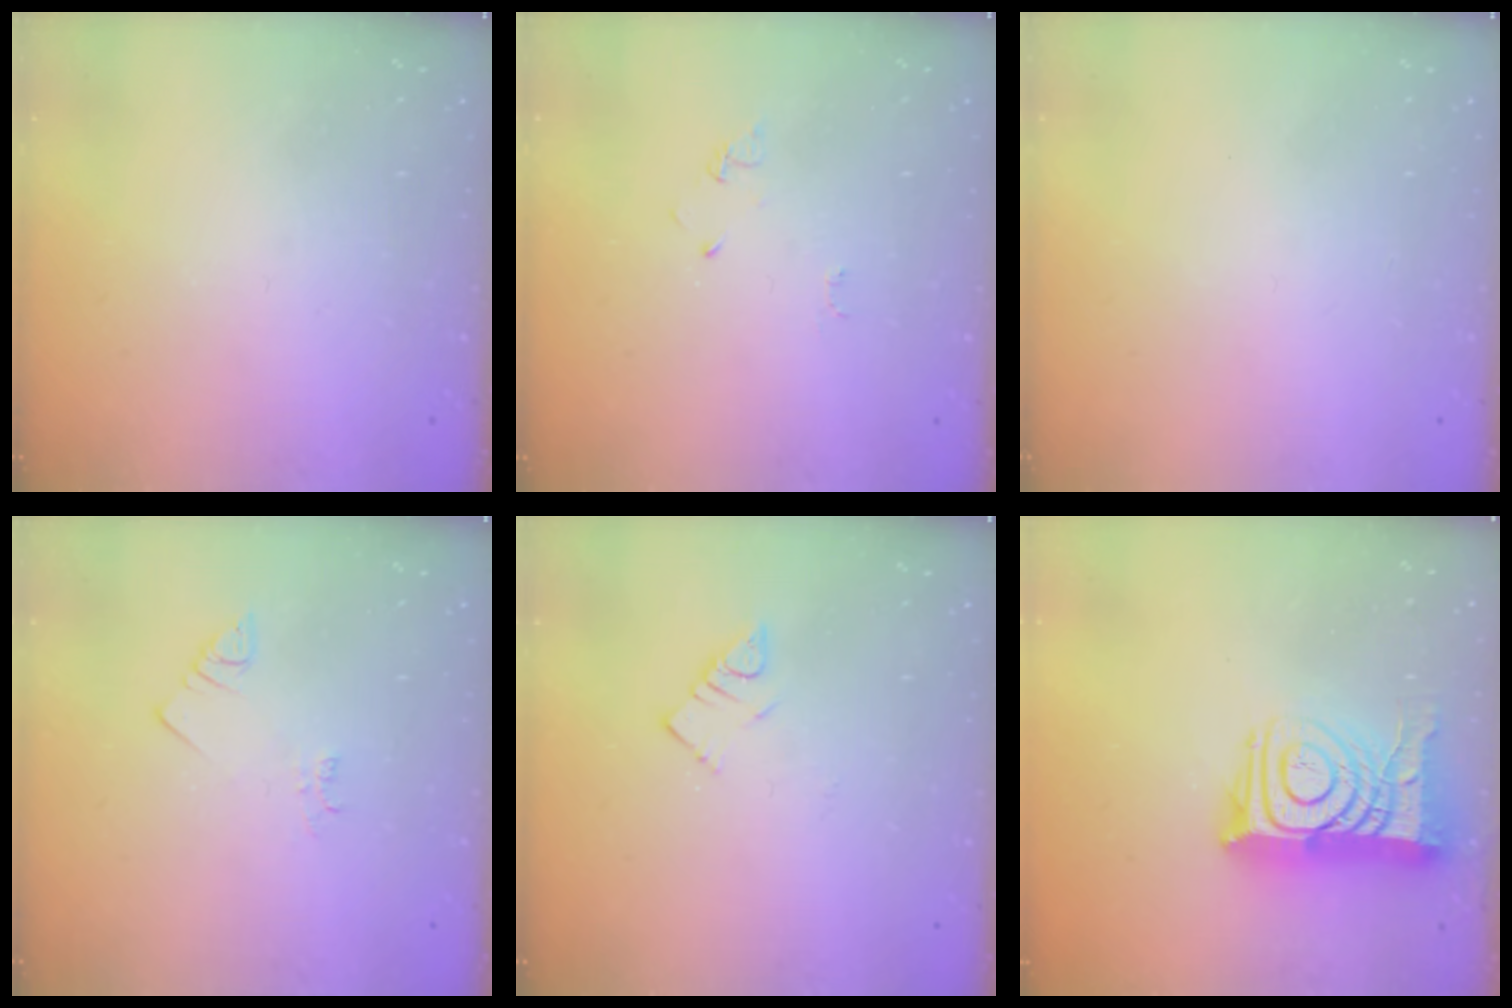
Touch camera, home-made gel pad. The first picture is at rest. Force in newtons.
{"total": 2.6, "press": 2.6, "slide": 0.4}
{"total": 1.5, "press": 1.5, "slide": 0.1}
{"total": 2.5, "press": 2.5, "slide": 0.5}
{"total": 3.8, "press": 3.7, "slide": 0.5}
{"total": 15.5, "press": 15.4, "slide": 1.5}